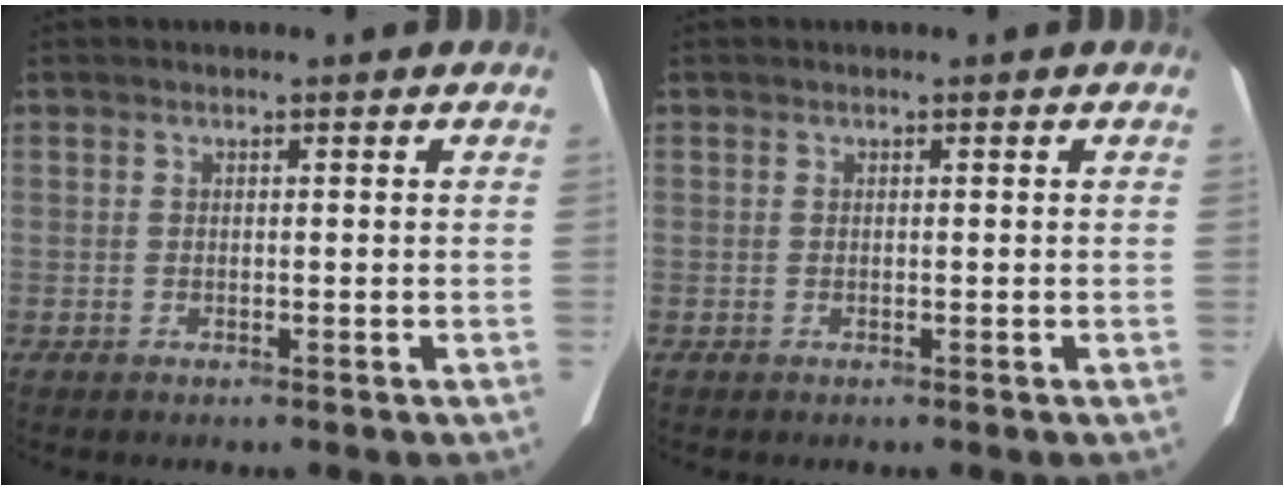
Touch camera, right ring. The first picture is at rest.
{"total": 0.0}